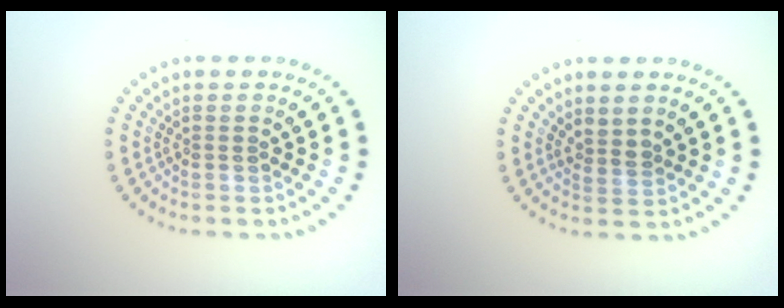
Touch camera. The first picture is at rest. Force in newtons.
{"total": 1.6, "press": 1.2, "slide": 1.1}